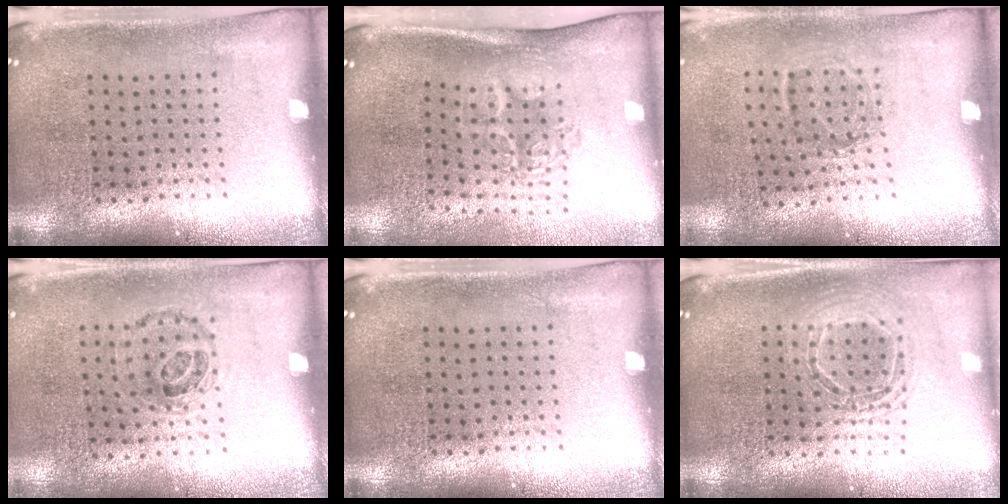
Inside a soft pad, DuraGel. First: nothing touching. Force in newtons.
{"total": 1.8, "press": 1.2, "slide": 1.3}
{"total": 1.2, "press": 0.8, "slide": 0.8}
{"total": 0.9, "press": 0.7, "slide": 0.6}
{"total": 0.0}
{"total": 1.6, "press": 1.3, "slide": 0.8}